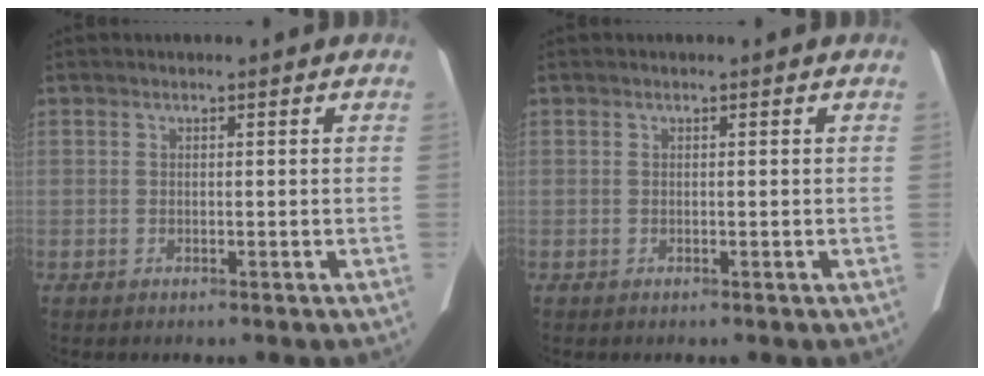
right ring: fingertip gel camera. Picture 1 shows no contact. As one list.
[{"total": 0.0}]